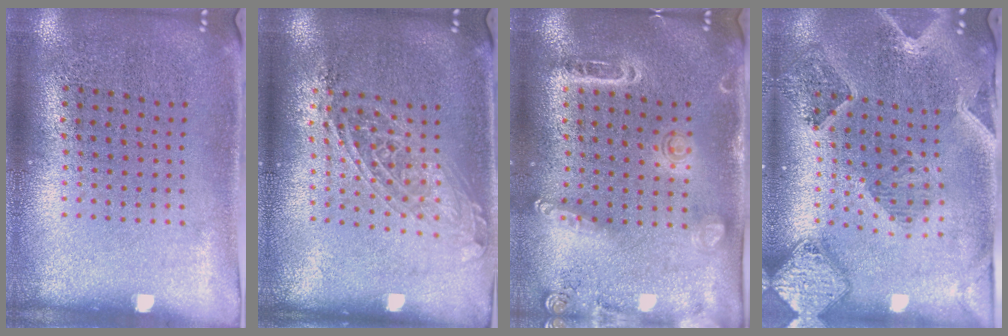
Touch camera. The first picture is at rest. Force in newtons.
{"total": 1.6, "press": 1.3, "slide": 0.8}
{"total": 1.5, "press": 1.4, "slide": 0.4}
{"total": 1.6, "press": 1.5, "slide": 0.3}